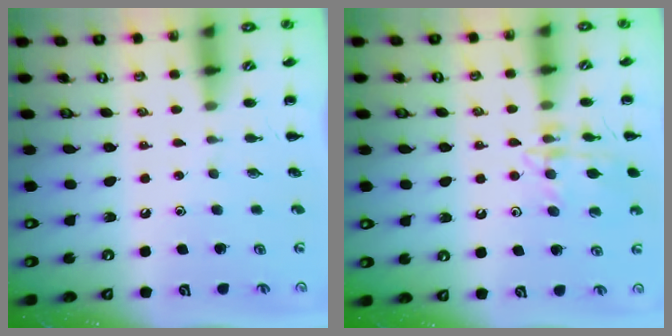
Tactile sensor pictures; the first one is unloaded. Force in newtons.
{"total": 12.9, "press": 12.9, "slide": 0.8}